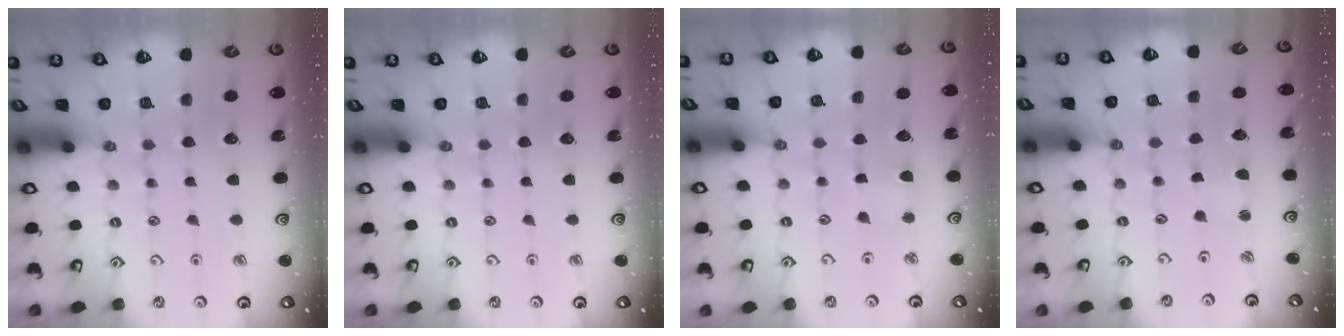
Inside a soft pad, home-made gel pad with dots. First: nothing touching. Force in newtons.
{"total": 0.0}
{"total": 3.1, "press": 3.1, "slide": 0.3}
{"total": 1.6, "press": 1.6, "slide": 0.3}